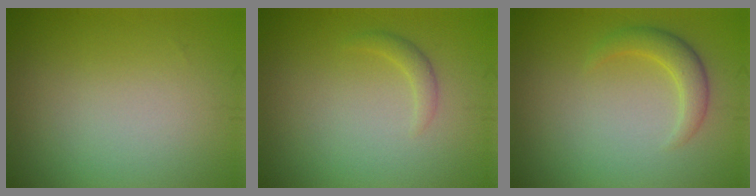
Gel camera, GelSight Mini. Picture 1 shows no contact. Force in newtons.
{"total": 1.0, "press": 1.0, "slide": 0.0}
{"total": 2.3, "press": 2.2, "slide": 0.1}